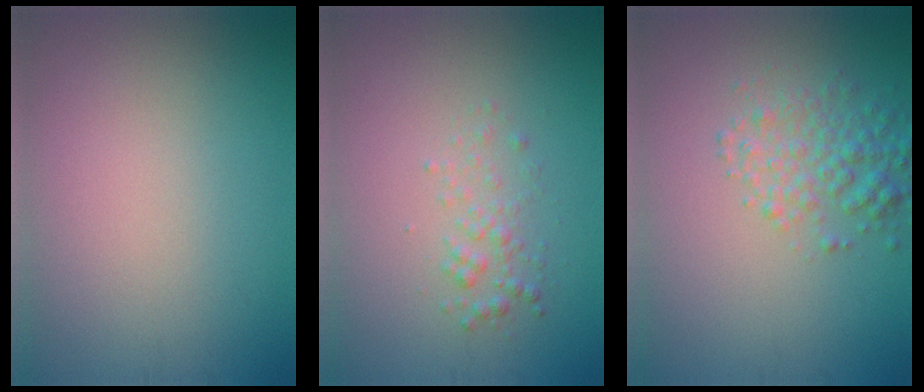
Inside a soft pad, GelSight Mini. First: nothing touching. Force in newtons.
{"total": 1.5, "press": 1.5, "slide": 0.1}
{"total": 3.3, "press": 3.3, "slide": 0.1}